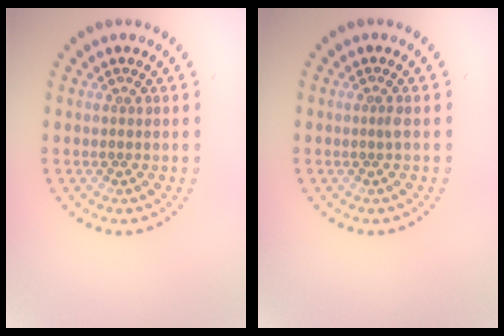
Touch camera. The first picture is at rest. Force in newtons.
{"total": 0.6, "press": 0.4, "slide": 0.4}